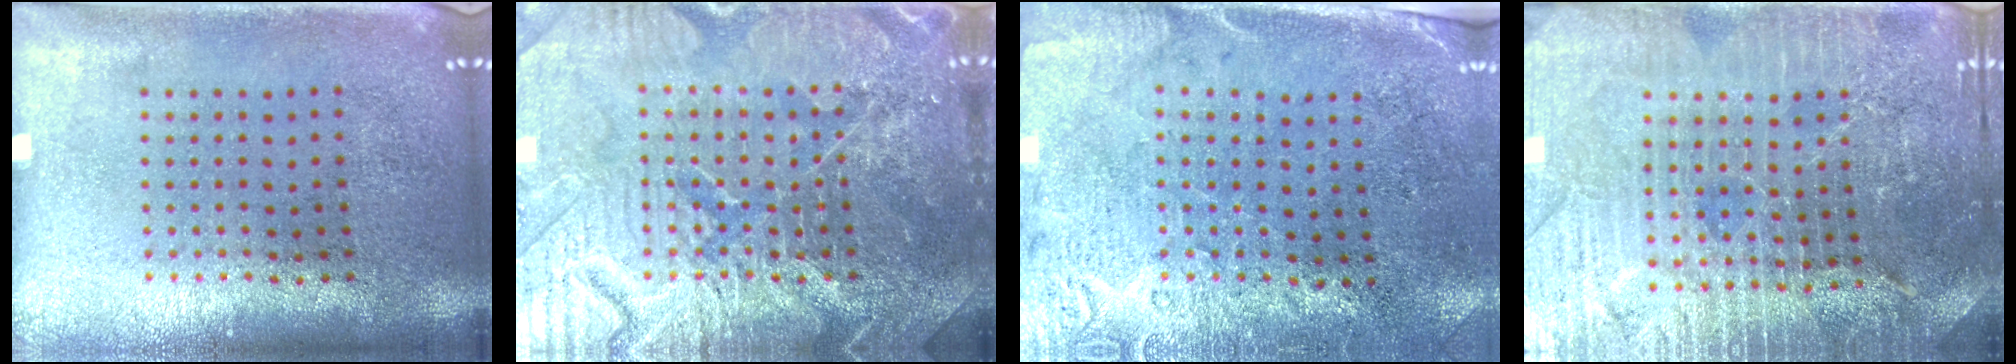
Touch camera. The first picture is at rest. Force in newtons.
{"total": 5.6, "press": 5.6, "slide": 0.6}
{"total": 2.8, "press": 2.4, "slide": 1.4}
{"total": 4.5, "press": 4.2, "slide": 1.5}